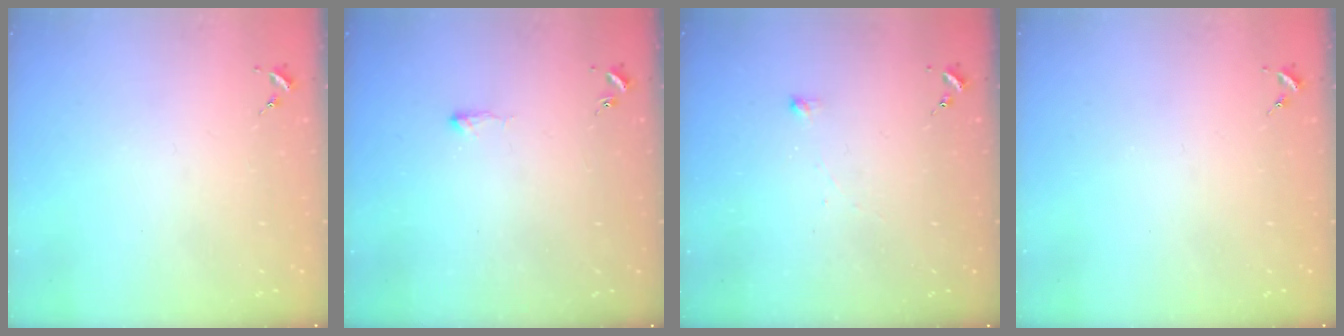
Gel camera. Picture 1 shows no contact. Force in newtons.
{"total": 3.5, "press": 3.4, "slide": 0.6}
{"total": 2.6, "press": 2.6, "slide": 0.1}
{"total": 0.0}